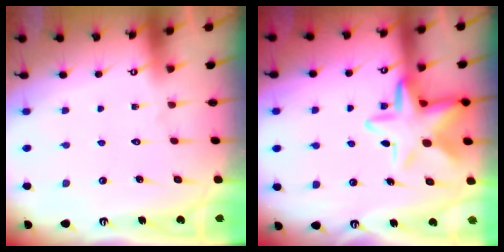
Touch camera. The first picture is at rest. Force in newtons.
{"total": 13.0, "press": 12.9, "slide": 1.8}